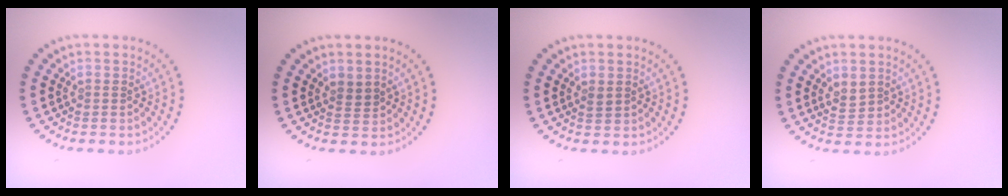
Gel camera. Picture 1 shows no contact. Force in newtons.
{"total": 1.2, "press": 1.0, "slide": 0.7}
{"total": 0.7, "press": 0.7, "slide": 0.2}
{"total": 1.6, "press": 1.5, "slide": 0.8}